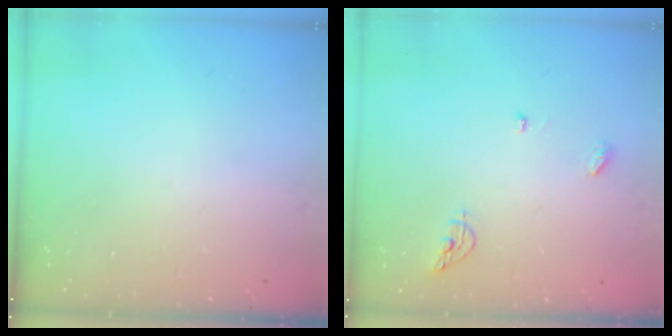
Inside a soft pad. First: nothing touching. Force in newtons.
{"total": 6.0, "press": 6.0, "slide": 0.4}